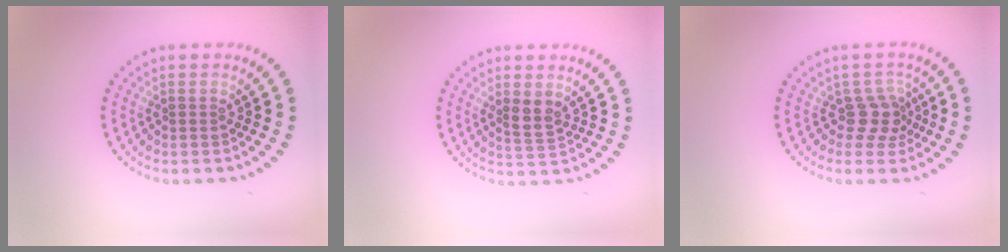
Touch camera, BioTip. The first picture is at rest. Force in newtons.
{"total": 1.9, "press": 1.8, "slide": 0.8}
{"total": 2.6, "press": 2.0, "slide": 1.6}